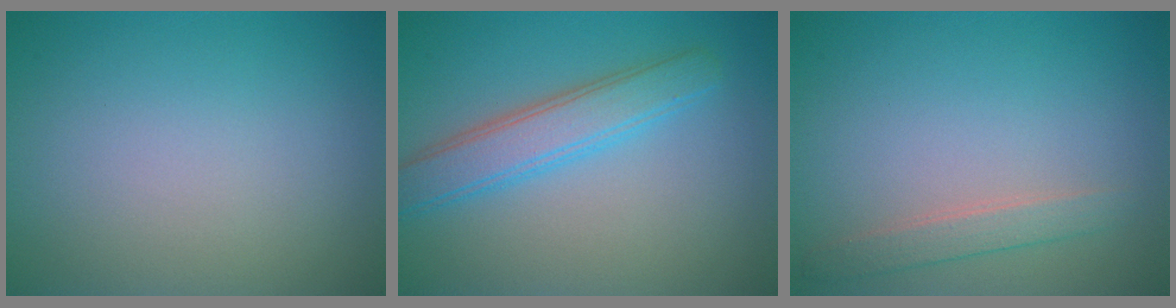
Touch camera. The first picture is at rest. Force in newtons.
{"total": 4.2, "press": 4.2, "slide": 0.2}
{"total": 1.7, "press": 1.7, "slide": 0.1}